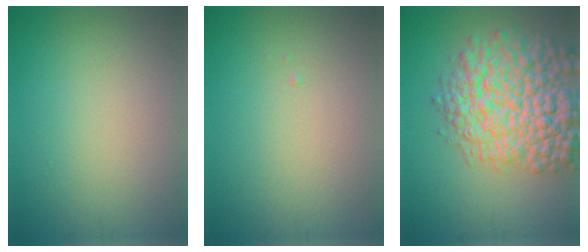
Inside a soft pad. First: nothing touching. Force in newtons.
{"total": 0.0}
{"total": 10.3, "press": 10.3, "slide": 0.4}